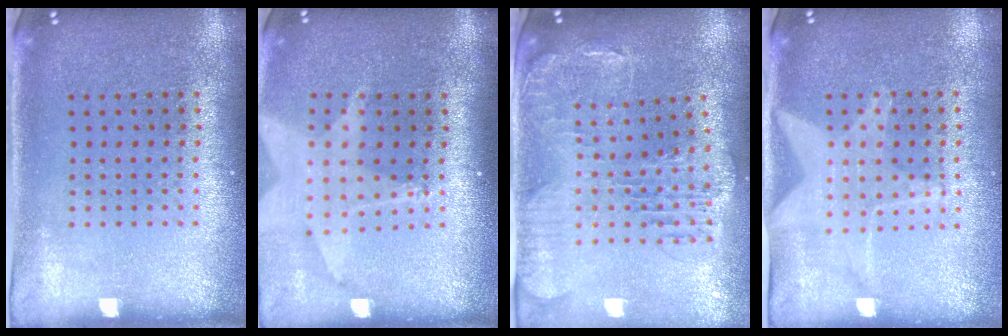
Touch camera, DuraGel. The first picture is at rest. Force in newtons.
{"total": 1.9, "press": 1.5, "slide": 1.2}
{"total": 1.7, "press": 1.6, "slide": 0.6}
{"total": 1.6, "press": 1.5, "slide": 0.6}